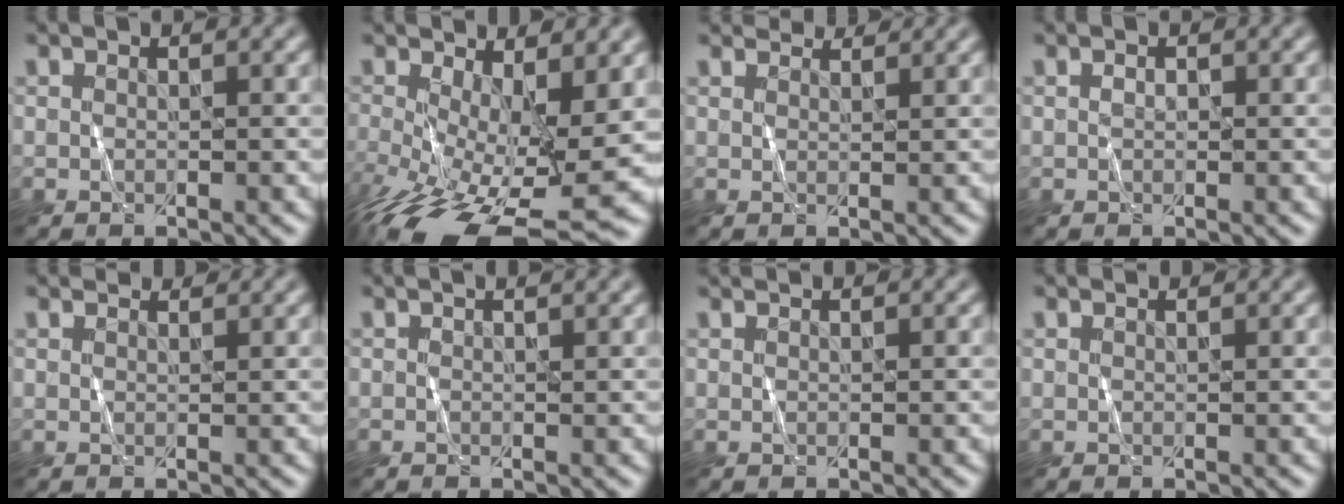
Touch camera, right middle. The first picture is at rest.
{"total": 11.6, "force": [-3.9, 4.6, 9.9], "torque": [-0.189, -0.035, -0.058]}
{"total": 3.5, "force": [3.3, 0.5, 0.8], "torque": [-0.012, 0.002, 0.035]}
{"total": 0.5, "force": [0.0, 0.4, 0.4], "torque": [-0.009, 0.003, 0.000]}
{"total": 2.3, "force": [2.2, 0.3, 0.4], "torque": [-0.009, 0.005, 0.023]}
{"total": 2.9, "force": [1.9, 1.3, 1.7], "torque": [-0.016, 0.017, 0.002]}
{"total": 0.9, "force": [0.8, 0.2, 0.2], "torque": [-0.004, 0.001, 0.005]}
{"total": 1.1, "force": [1.1, 0.1, 0.1], "torque": [-0.006, 0.002, 0.007]}